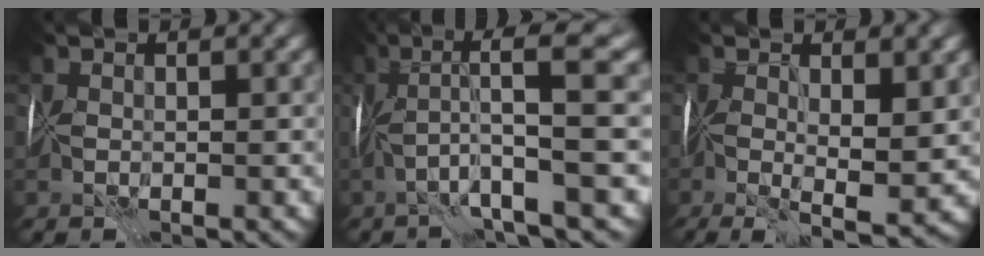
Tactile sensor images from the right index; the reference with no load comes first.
{"total": 7.2, "force": [0.8, 0.1, 7.1], "torque": [-0.104, 0.017, 0.010]}
{"total": 6.6, "force": [0.0, 1.5, 6.4], "torque": [-0.110, -0.019, 0.003]}